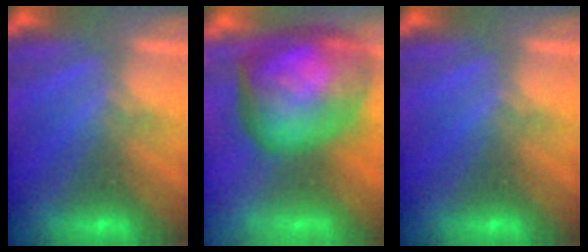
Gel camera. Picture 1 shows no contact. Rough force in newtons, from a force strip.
{"total": 7.9}
{"total": 0.0}